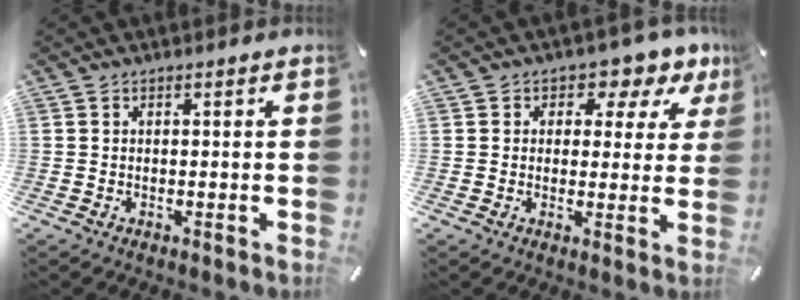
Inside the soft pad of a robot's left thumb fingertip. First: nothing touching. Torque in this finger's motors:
{"motor_torque": [0.47, 0.17, 0.15, 0.07, -0.03]}